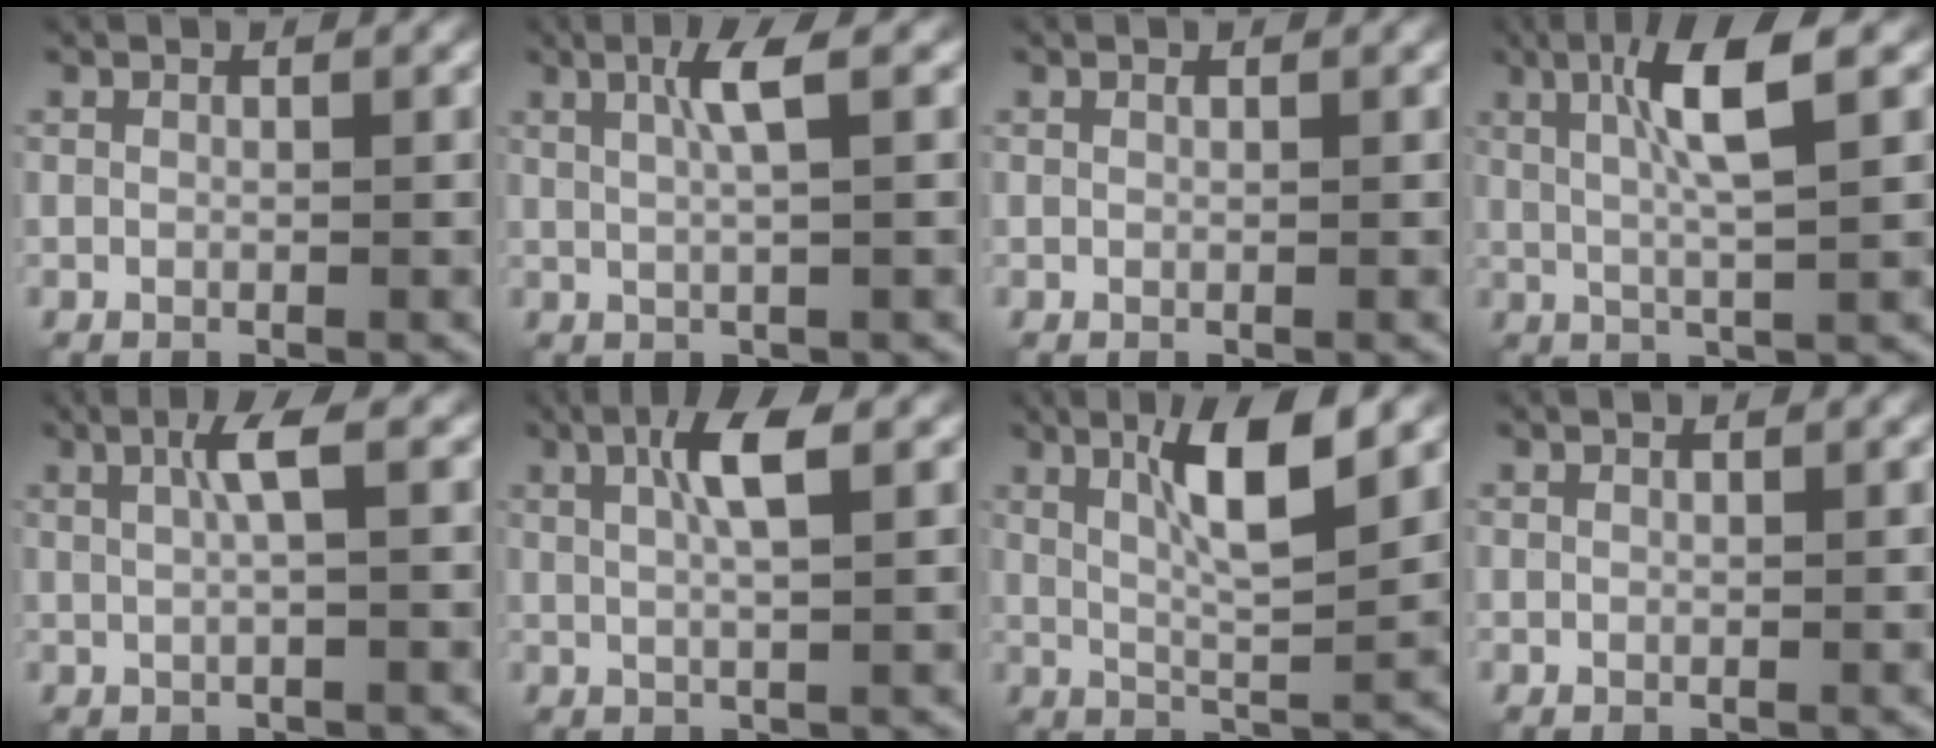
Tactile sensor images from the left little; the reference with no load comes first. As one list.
[{"total": 2.8, "force": [0.5, 0.3, 2.8], "torque": [-0.054, 0.002, 0.012]}, {"total": 0.0}, {"total": 5.8, "force": [1.3, 0.9, 5.6], "torque": [-0.108, 0.006, 0.024]}, {"total": 2.6, "force": [0.1, 0.3, 2.6], "torque": [-0.051, 0.005, 0.005]}, {"total": 4.1, "force": [0.8, 1.0, 3.9], "torque": [-0.076, 0.005, 0.014]}, {"total": 6.6, "force": [2.1, 1.4, 6.1], "torque": [-0.102, 0.002, 0.038]}, {"total": 0.0}]